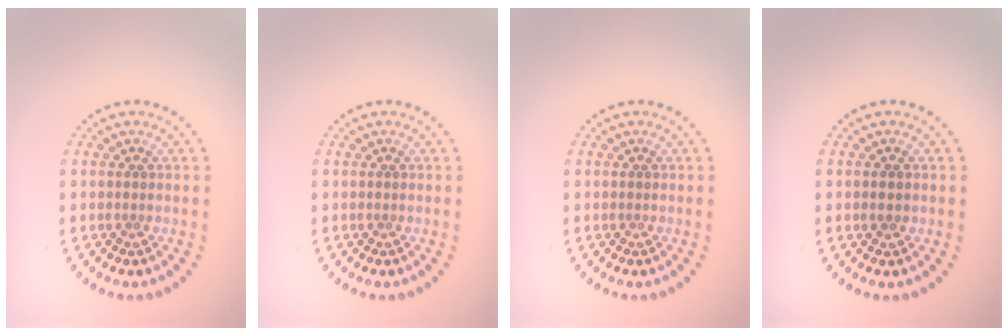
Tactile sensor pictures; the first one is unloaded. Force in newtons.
{"total": 0.0}
{"total": 0.0}
{"total": 1.2, "press": 1.2, "slide": 0.2}